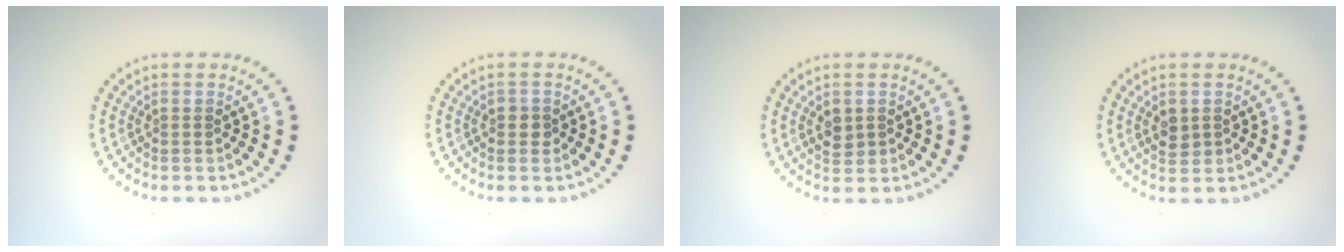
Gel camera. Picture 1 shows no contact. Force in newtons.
{"total": 1.1, "press": 1.1, "slide": 0.4}
{"total": 1.7, "press": 1.7, "slide": 0.1}
{"total": 1.7, "press": 1.7, "slide": 0.1}